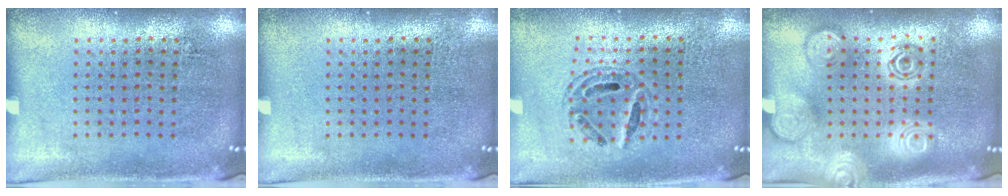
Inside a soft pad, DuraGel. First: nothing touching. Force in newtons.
{"total": 0.0}
{"total": 0.7, "press": 0.7, "slide": 0.1}
{"total": 2.8, "press": 2.8, "slide": 0.5}